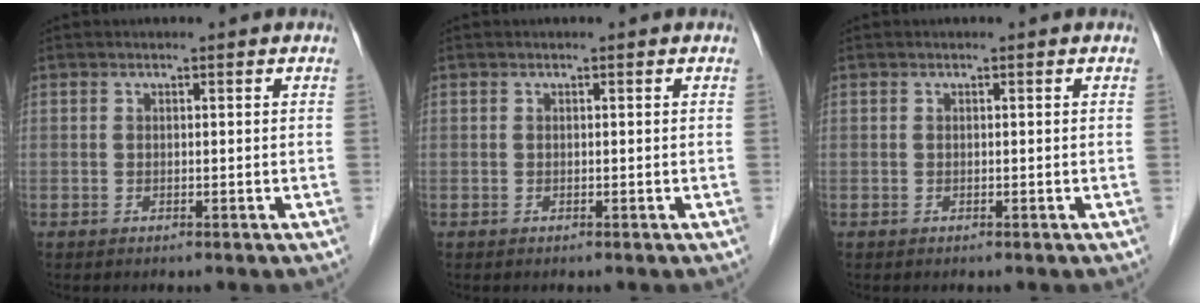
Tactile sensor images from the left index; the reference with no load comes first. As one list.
[{"total": 0.0}, {"total": 0.0}]